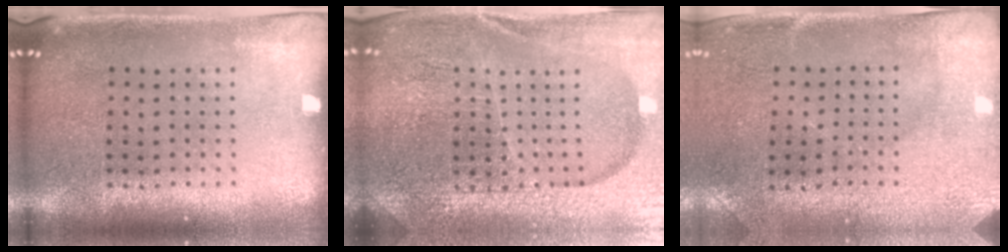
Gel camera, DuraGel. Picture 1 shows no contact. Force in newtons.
{"total": 5.2, "press": 4.8, "slide": 2.2}
{"total": 3.0, "press": 2.4, "slide": 1.8}